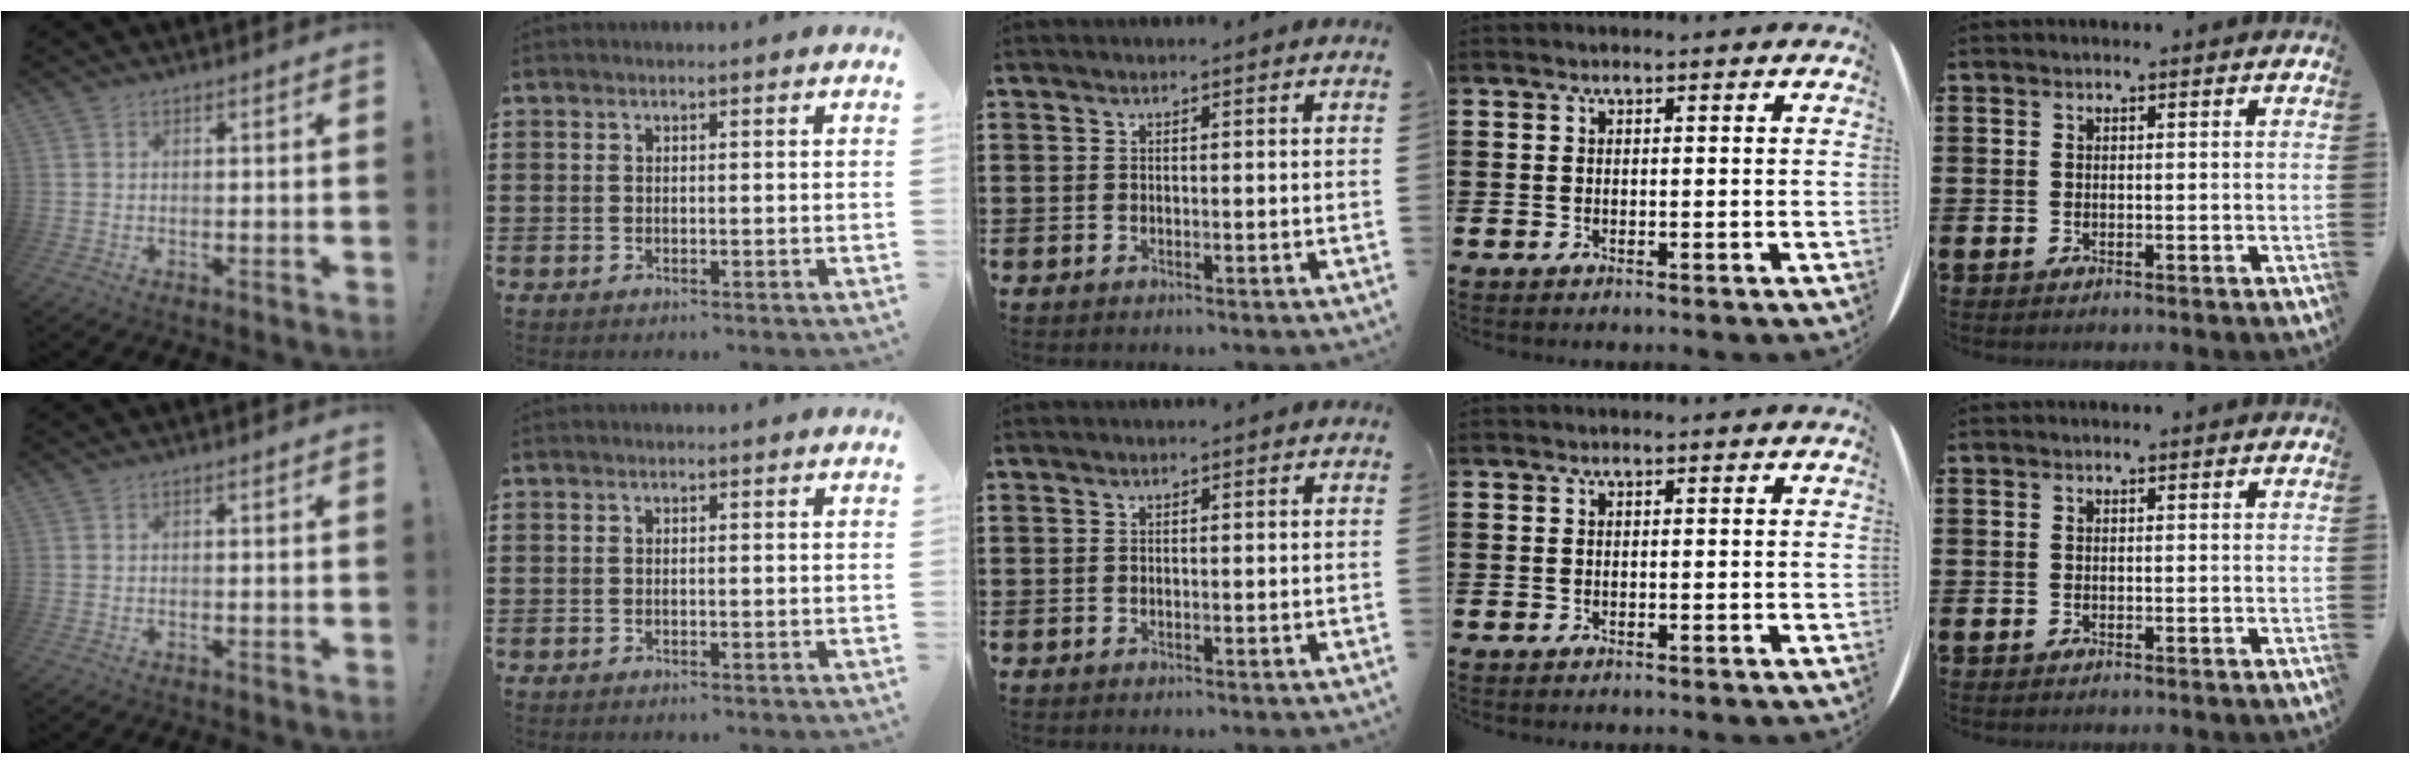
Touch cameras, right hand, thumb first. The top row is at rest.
{}